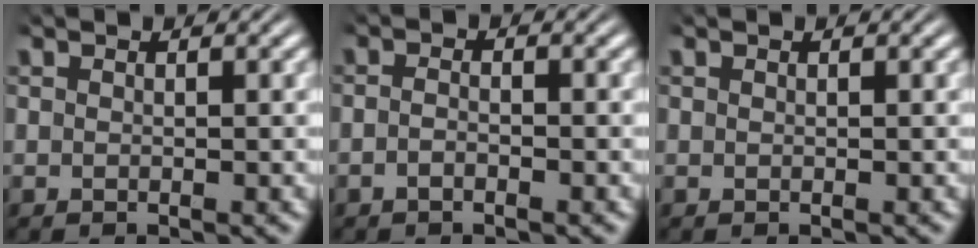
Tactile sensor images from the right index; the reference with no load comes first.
{"total": 1.2, "force": [-1.0, 0.1, 0.6], "torque": [-0.010, -0.002, -0.020]}
{"total": 0.0}